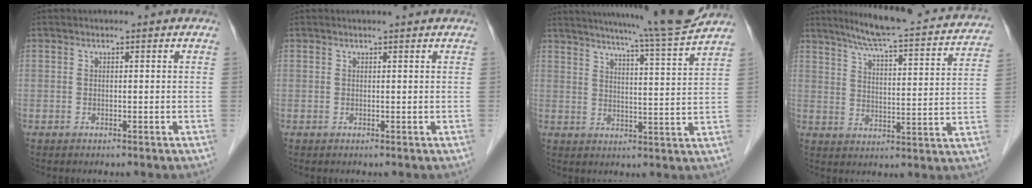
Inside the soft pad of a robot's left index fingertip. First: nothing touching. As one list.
[{"total": 0.8, "force": [0.8, -0.1, 0.2], "torque": [-0.009, 0.001, 0.012]}, {"total": 13.8, "force": [12.4, -2.2, 5.6], "torque": [-0.095, -0.033, 0.168]}, {"total": 21.5, "force": [19.2, 1.9, 9.5], "torque": [-0.138, -0.015, 0.245]}]